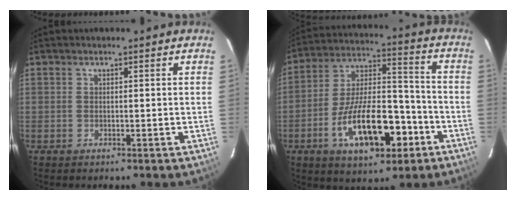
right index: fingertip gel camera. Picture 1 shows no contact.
{"total": 18.4, "force": [-7.8, 8.0, 14.6], "torque": [-0.266, 0.012, -0.120]}